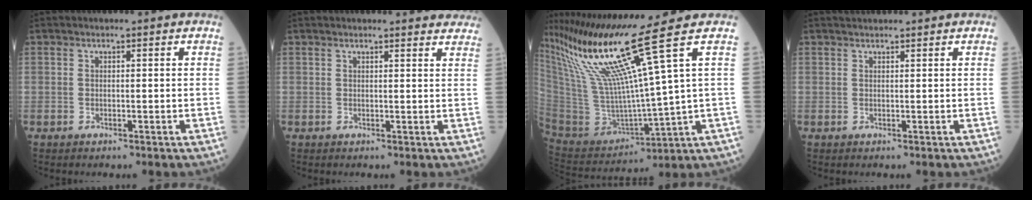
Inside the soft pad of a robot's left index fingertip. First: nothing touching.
{"total": 8.7, "force": [8.4, 1.2, 2.0], "torque": [0.000, -0.002, 0.068]}
{"total": 17.8, "force": [11.5, -3.4, 13.1], "torque": [-0.248, -0.025, 0.225]}
{"total": 1.9, "force": [1.8, 0.1, 0.5], "torque": [-0.008, 0.023, 0.031]}